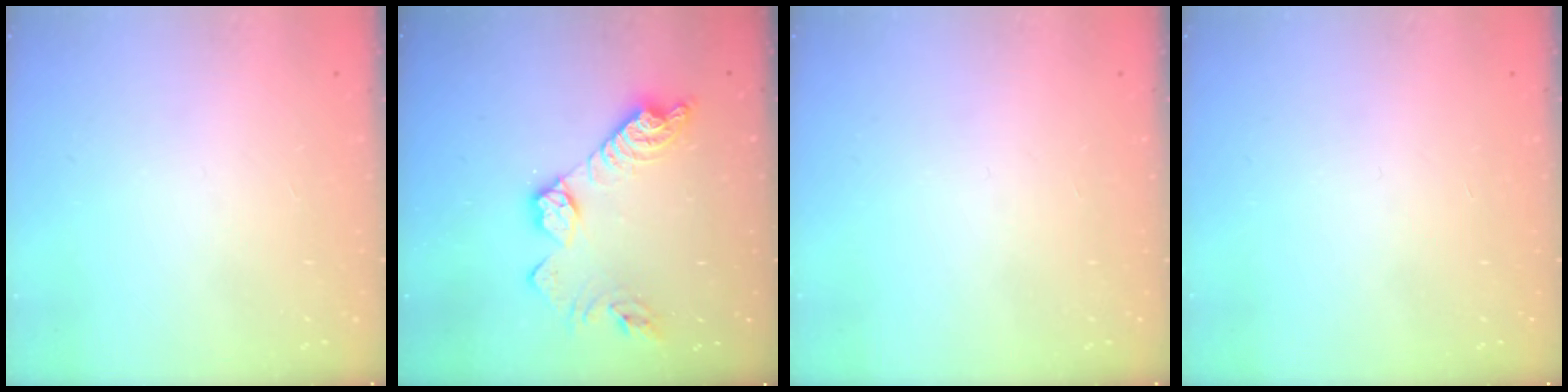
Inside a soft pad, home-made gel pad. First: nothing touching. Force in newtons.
{"total": 14.7, "press": 14.6, "slide": 1.1}
{"total": 0.0}
{"total": 0.0}